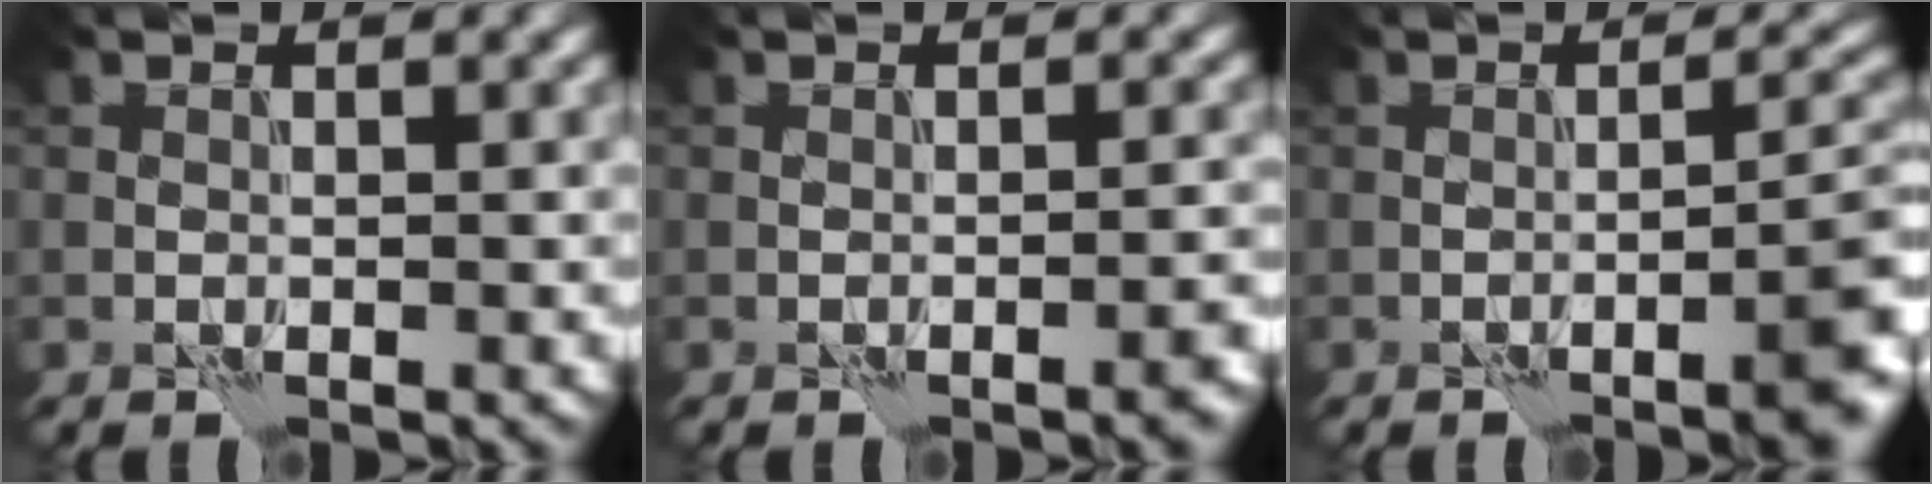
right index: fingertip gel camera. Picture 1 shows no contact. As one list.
[{"total": 1.5, "force": [-0.9, 0.2, 1.1], "torque": [-0.015, 0.004, -0.015]}, {"total": 5.3, "force": [-2.6, 1.0, 4.5], "torque": [-0.051, 0.016, -0.040]}]